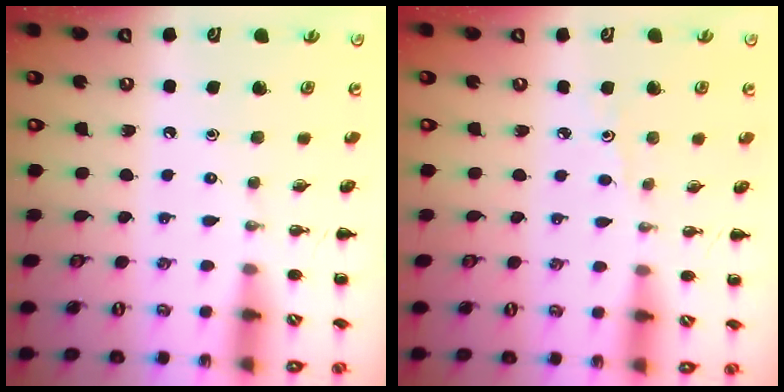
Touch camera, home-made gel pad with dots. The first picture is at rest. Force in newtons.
{"total": 2.5, "press": 2.4, "slide": 0.8}